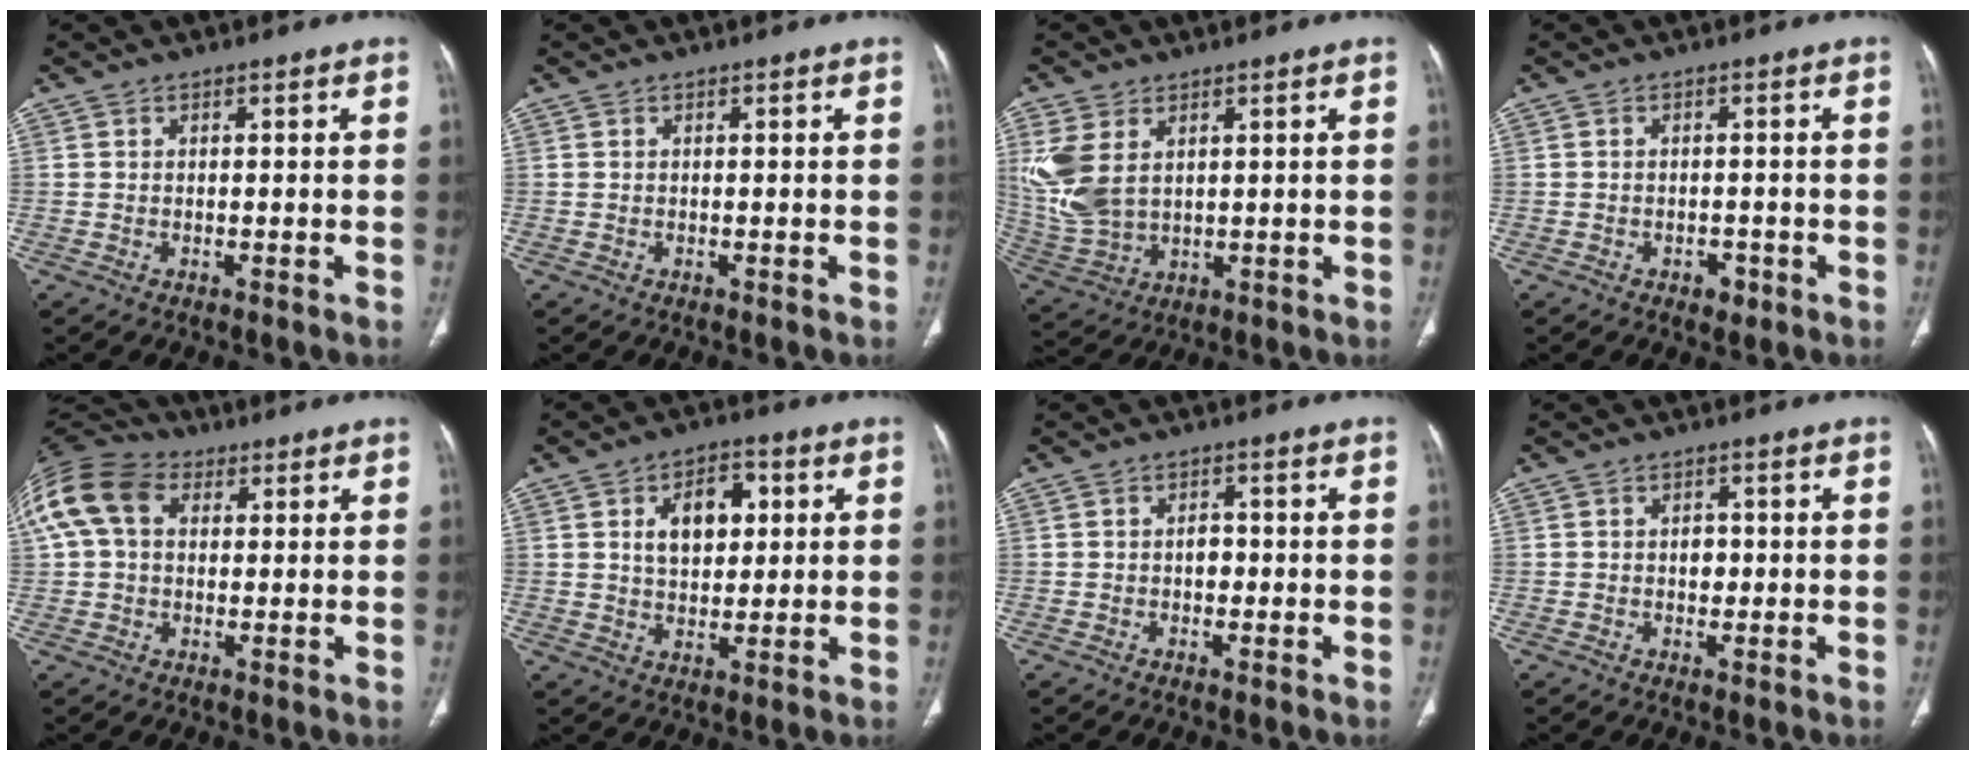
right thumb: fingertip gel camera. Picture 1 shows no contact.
{"total": 0.0}
{"total": 11.3, "force": [3.4, 7.2, 8.0], "torque": [-0.189, -0.008, 0.086]}
{"total": 2.3, "force": [-1.2, 1.6, 1.2], "torque": [-0.008, 0.004, -0.012]}
{"total": 14.8, "force": [4.1, 10.6, 9.4], "torque": [-0.209, 0.039, 0.069]}
{"total": 9.2, "force": [2.4, 5.9, 6.7], "torque": [-0.078, 0.002, 0.039]}
{"total": 2.2, "force": [-0.4, 1.7, 1.4], "torque": [-0.008, 0.007, -0.009]}
{"total": 2.2, "force": [-0.1, 1.8, 1.4], "torque": [-0.008, 0.005, -0.002]}